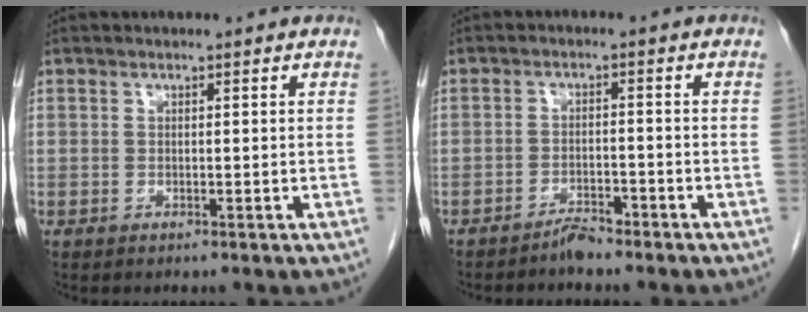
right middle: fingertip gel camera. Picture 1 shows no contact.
{"total": 2.6, "force": [-2.5, 0.3, 0.8], "torque": [-0.014, -0.003, -0.042]}